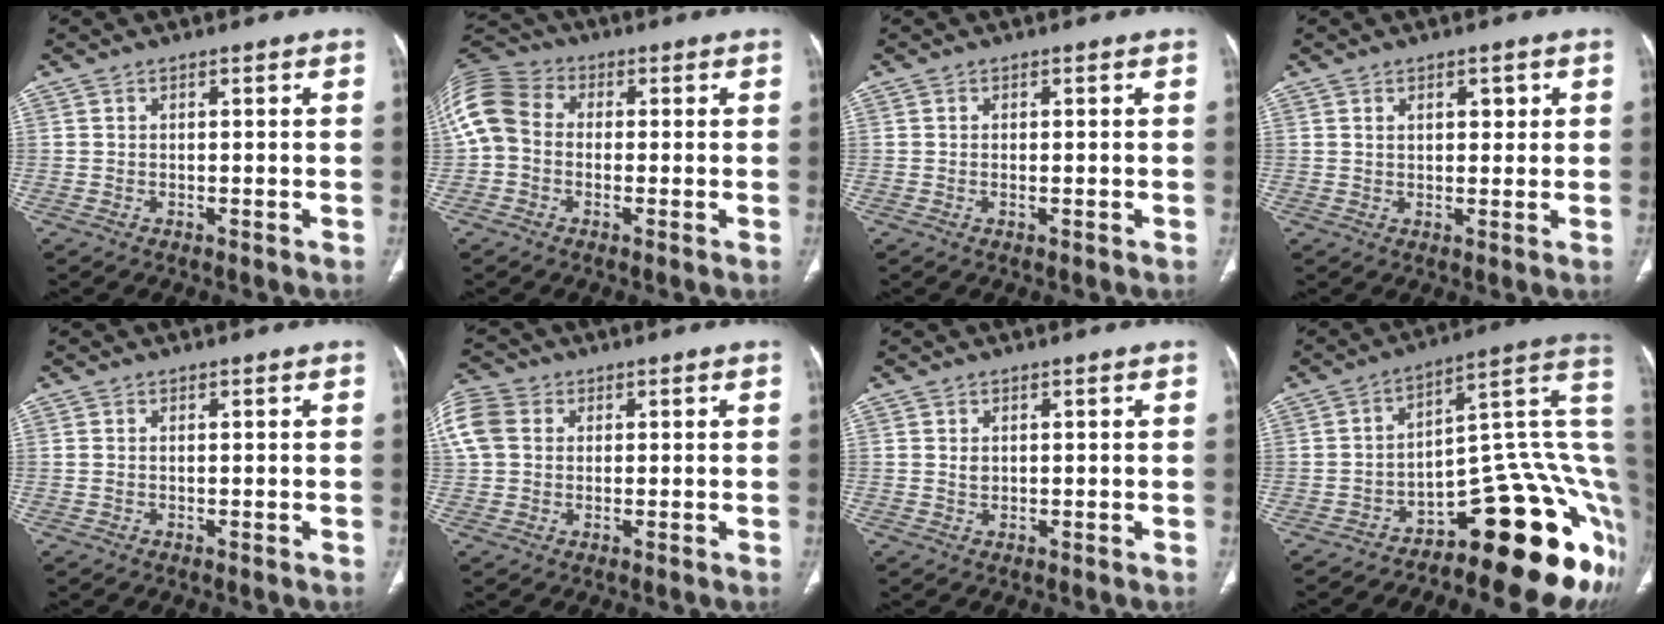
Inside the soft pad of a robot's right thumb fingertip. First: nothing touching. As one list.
[{"total": 12.3, "force": [0.2, 9.9, 7.4], "torque": [-0.157, 0.037, -0.008]}, {"total": 0.7, "force": [-0.1, 0.3, 0.7], "torque": [-0.019, 0.001, -0.001]}, {"total": 3.4, "force": [1.3, 1.9, 2.5], "torque": [-0.024, -0.005, 0.018]}, {"total": 0.6, "force": [0.0, 0.4, 0.5], "torque": [-0.021, 0.008, 0.006]}, {"total": 10.8, "force": [2.5, 8.7, 5.9], "torque": [-0.142, 0.024, 0.045]}, {"total": 1.3, "force": [0.3, 1.0, 0.8], "torque": [-0.011, -0.002, 0.009]}, {"total": 23.1, "force": [-9.1, 8.6, 19.5], "torque": [-0.126, 0.116, -0.120]}]